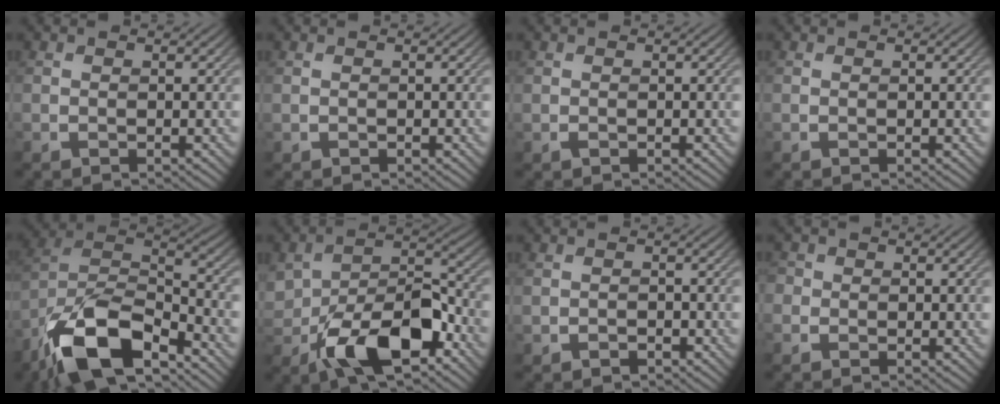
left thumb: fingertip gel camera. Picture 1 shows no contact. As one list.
[{"total": 0.0}, {"total": 0.5, "force": [-0.2, 0.5, 0.2], "torque": [-0.002, -0.003, -0.006]}, {"total": 0.0}, {"total": 14.5, "force": [-9.6, 5.5, 9.3], "torque": [-0.191, -0.012, -0.193]}, {"total": 12.2, "force": [-5.3, 6.9, 8.6], "torque": [-0.155, -0.018, -0.088]}, {"total": 1.1, "force": [-0.6, 0.7, 0.5], "torque": [-0.008, -0.002, -0.012]}, {"total": 1.8, "force": [0.1, 1.7, 0.3], "torque": [-0.007, 0.004, -0.009]}]